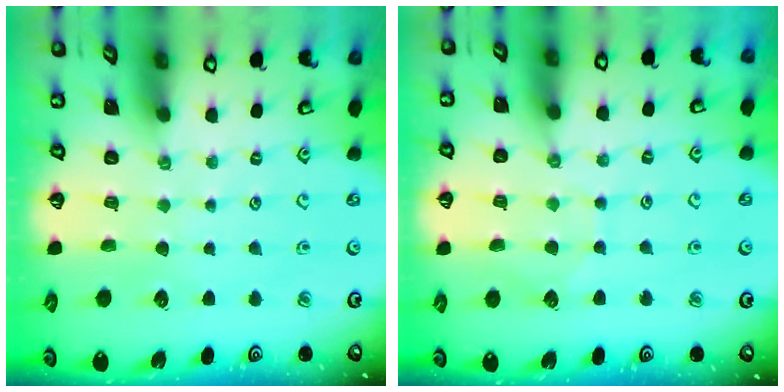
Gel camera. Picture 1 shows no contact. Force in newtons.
{"total": 5.6, "press": 5.6, "slide": 0.5}